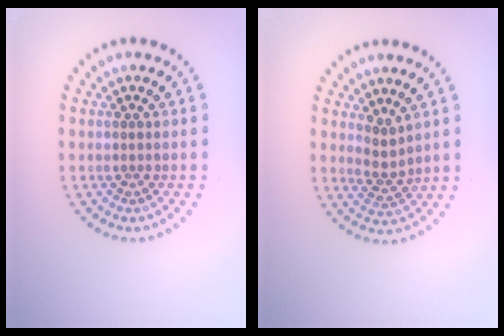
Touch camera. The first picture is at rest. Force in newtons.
{"total": 2.2, "press": 1.6, "slide": 1.5}